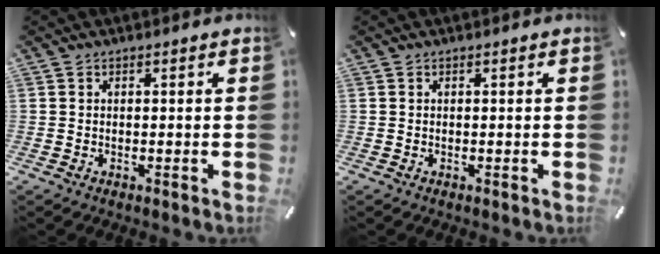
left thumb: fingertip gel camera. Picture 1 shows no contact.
{"total": 0.0}